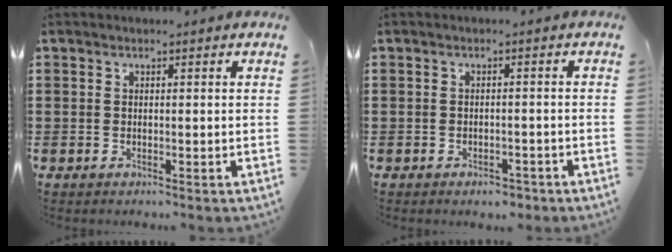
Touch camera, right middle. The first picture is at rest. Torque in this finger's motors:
{"motor_torque": [0.83, -0.34, 0.02, 0.02]}